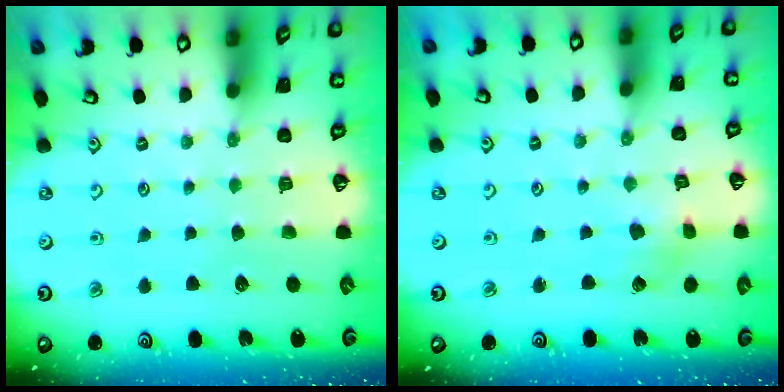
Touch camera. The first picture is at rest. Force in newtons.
{"total": 2.9, "press": 2.9, "slide": 0.1}